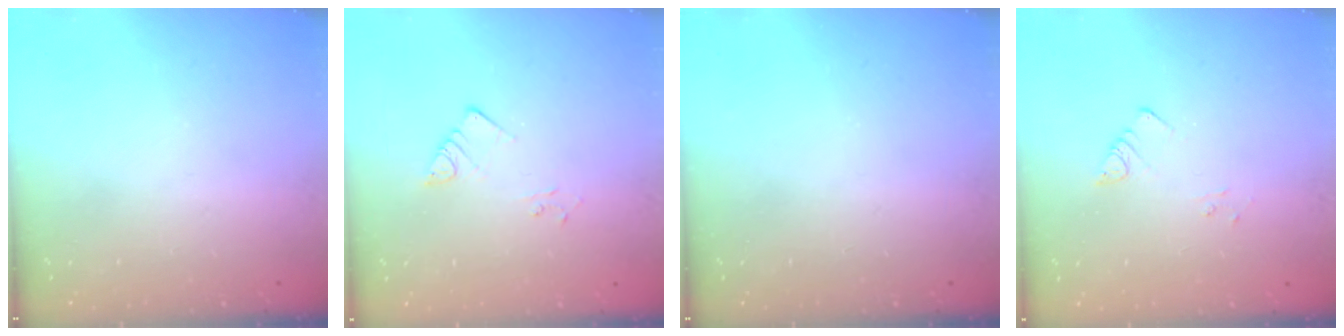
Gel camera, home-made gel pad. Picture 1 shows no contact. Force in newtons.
{"total": 2.2, "press": 2.2, "slide": 0.2}
{"total": 0.0}
{"total": 5.3, "press": 5.2, "slide": 0.6}